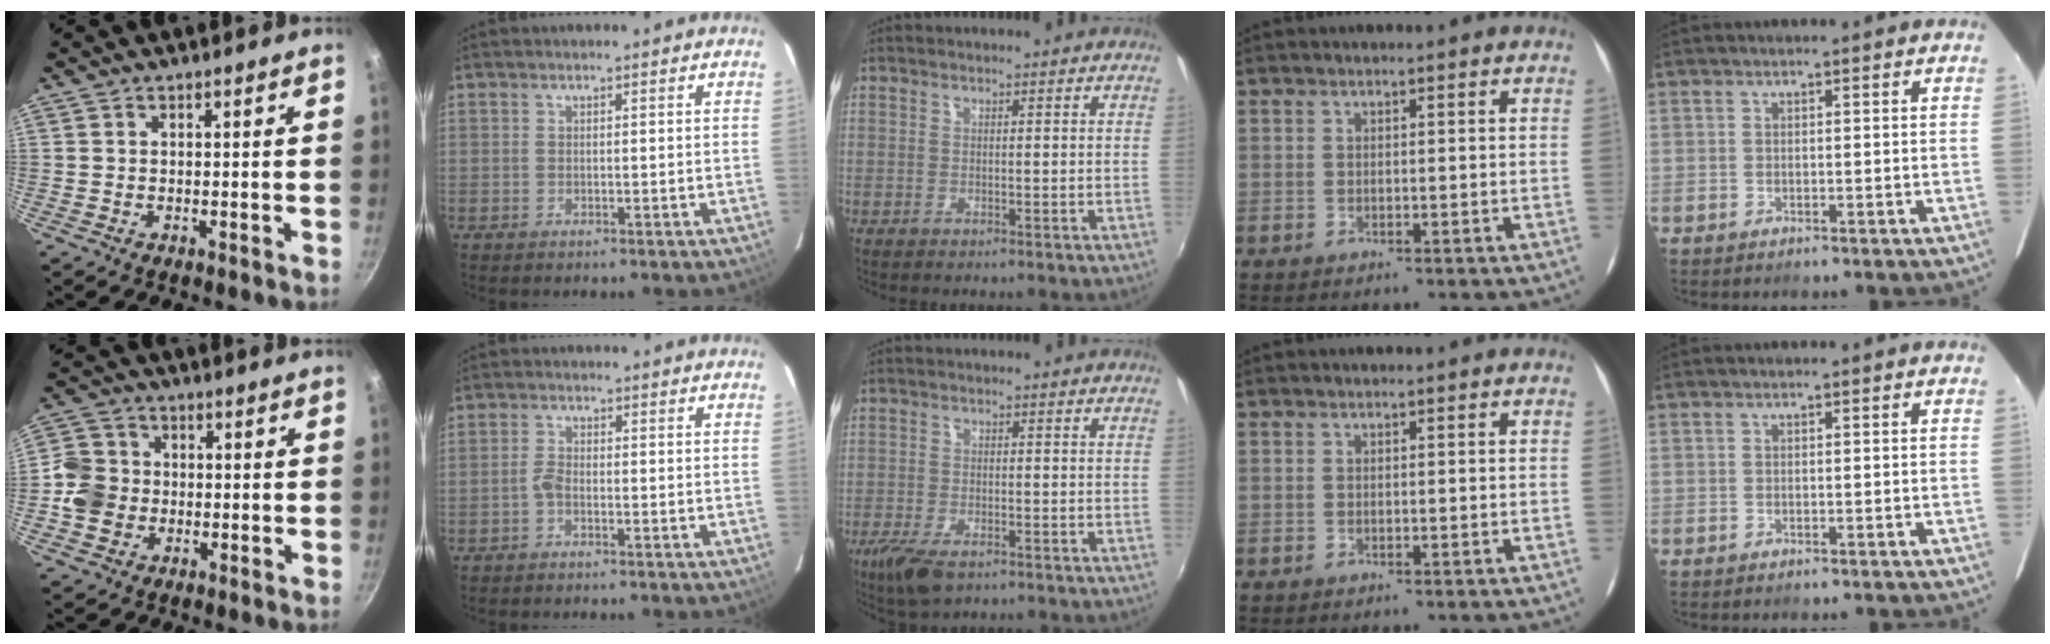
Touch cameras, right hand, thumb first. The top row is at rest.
{"thumb": {"total": 7.6, "force": [-1.2, 6.9, 3.1], "torque": [-0.032, 0.014, -0.040]}, "index": {"total": 1.7, "force": [-1.0, 0.6, 1.2], "torque": [-0.030, 0.005, -0.023]}, "middle": {"total": 6.4, "force": [-4.2, 2.4, 4.1], "torque": [-0.103, -0.024, -0.077]}}